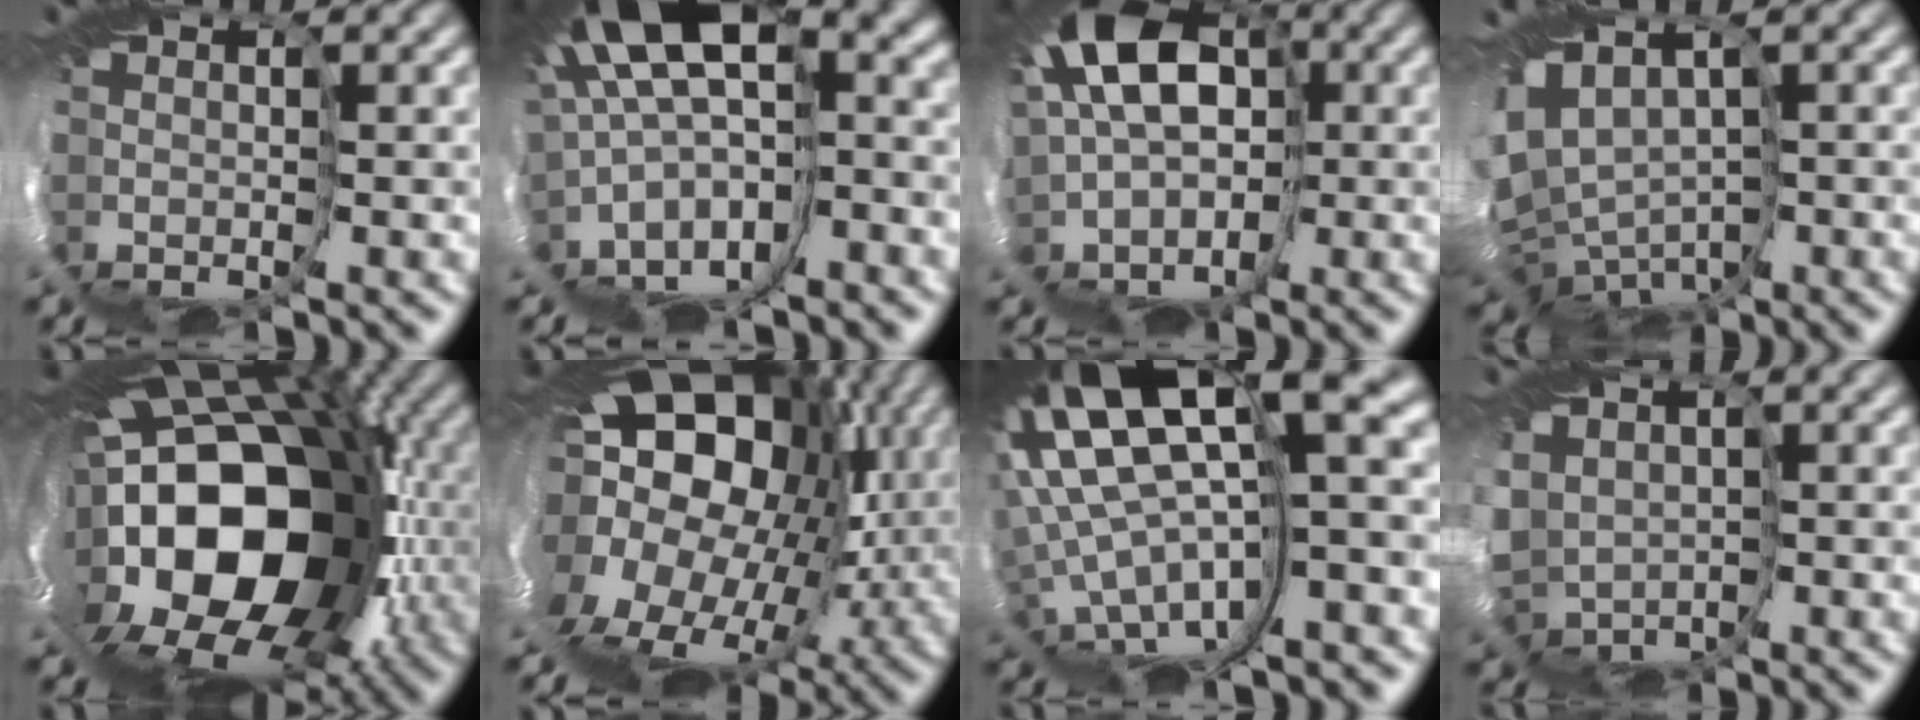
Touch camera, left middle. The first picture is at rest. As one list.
[{"total": 10.0, "force": [-1.0, 2.9, 9.5], "torque": [-0.197, 0.005, 0.013]}, {"total": 9.9, "force": [1.2, 6.7, 7.2], "torque": [-0.166, 0.017, 0.001]}, {"total": 5.4, "force": [-1.3, 3.3, 4.0], "torque": [-0.111, -0.009, 0.003]}, {"total": 17.5, "force": [-2.7, 11.9, 12.4], "torque": [-0.229, -0.007, -0.093]}, {"total": 17.0, "force": [0.4, 12.3, 11.7], "torque": [-0.260, 0.013, -0.040]}, {"total": 12.3, "force": [2.3, 2.2, 11.9], "torque": [-0.242, -0.023, 0.079]}, {"total": 4.5, "force": [-1.3, 3.5, 2.6], "torque": [-0.108, -0.021, -0.018]}]